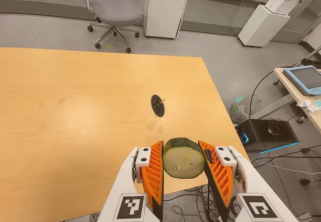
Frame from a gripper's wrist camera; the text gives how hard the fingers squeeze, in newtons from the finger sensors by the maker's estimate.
{"total": 11.1, "left": 10.1, "right": 12.2}